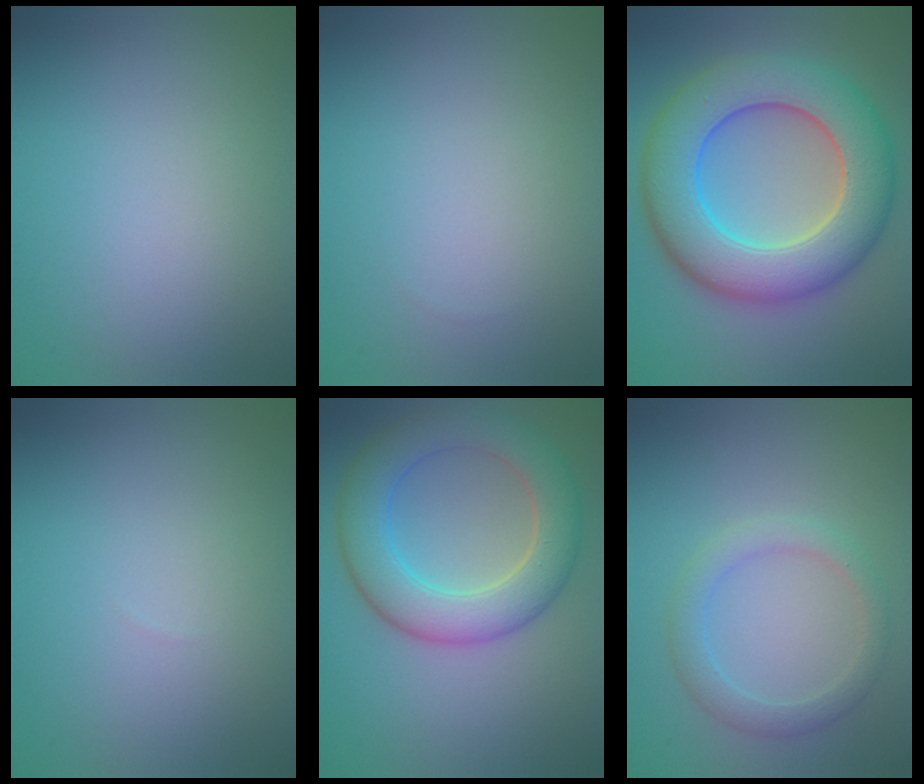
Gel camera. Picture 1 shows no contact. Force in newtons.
{"total": 0.0}
{"total": 11.1, "press": 11.1, "slide": 0.4}
{"total": 0.0}
{"total": 7.1, "press": 7.1, "slide": 0.3}
{"total": 2.6, "press": 2.6, "slide": 0.2}